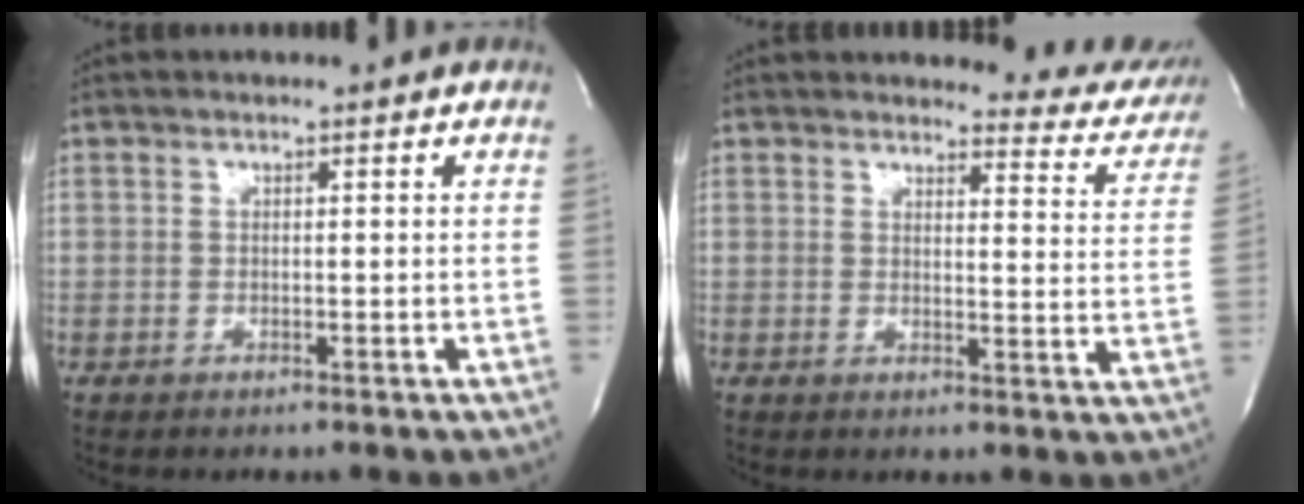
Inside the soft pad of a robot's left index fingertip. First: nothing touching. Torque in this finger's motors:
{"motor_torque": [0.64, -0.68, 0.38, 0.05]}